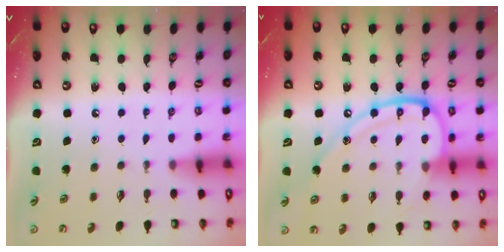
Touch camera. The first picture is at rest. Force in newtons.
{"total": 15.1, "press": 15.0, "slide": 1.5}